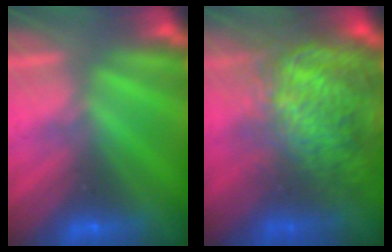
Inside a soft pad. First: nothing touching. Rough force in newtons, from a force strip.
{"total": 10.5}